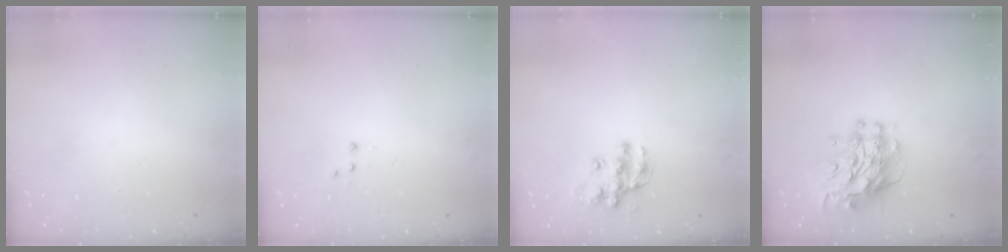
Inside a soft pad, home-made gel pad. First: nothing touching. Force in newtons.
{"total": 3.0, "press": 2.9, "slide": 0.7}
{"total": 12.2, "press": 12.2, "slide": 0.9}
{"total": 12.5, "press": 12.5, "slide": 1.1}